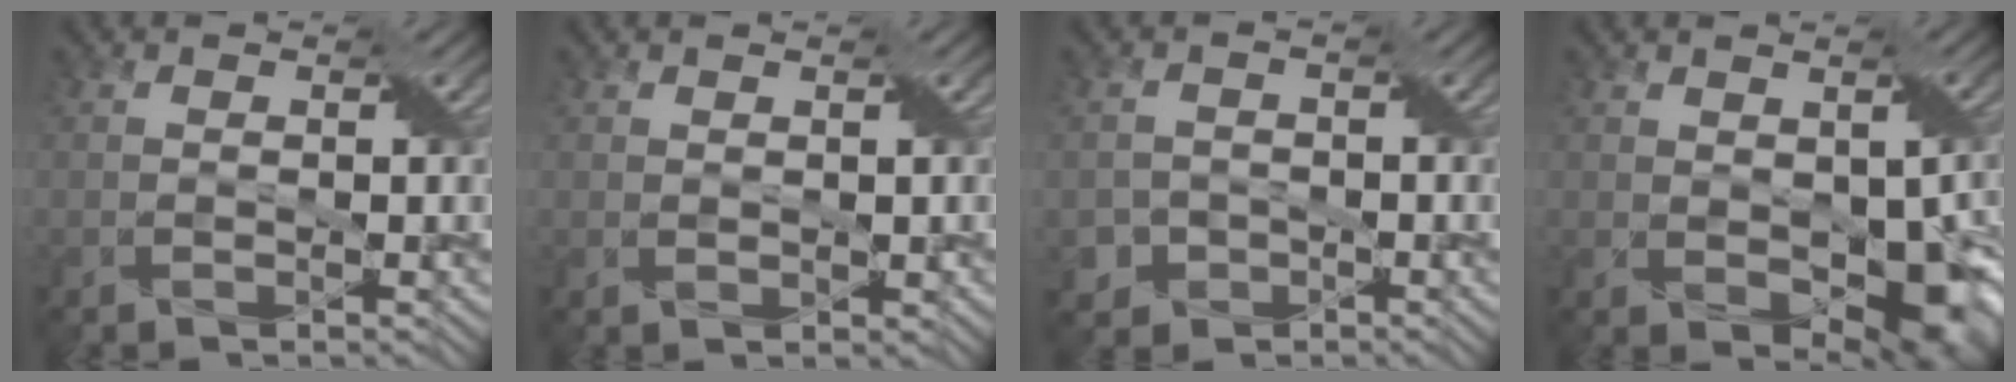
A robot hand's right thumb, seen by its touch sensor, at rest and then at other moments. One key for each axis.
{"total": 0.8, "fx": 0.6, "fy": 0.5, "fz": 0.2, "tx": -0.008, "ty": -0.003, "tz": 0.018}
{"total": 2.6, "fx": -1.2, "fy": 2.3, "fz": 0.2, "tx": -0.005, "ty": -0.004, "tz": -0.020}
{"total": 7.7, "fx": -0.7, "fy": 4.7, "fz": 6.1, "tx": -0.100, "ty": -0.022, "tz": 0.000}